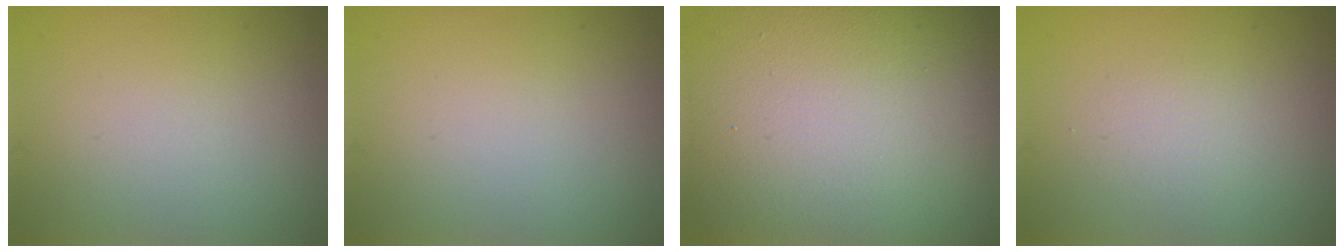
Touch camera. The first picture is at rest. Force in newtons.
{"total": 0.0}
{"total": 20.0, "press": 20.0, "slide": 1.5}
{"total": 1.4, "press": 1.4, "slide": 0.1}